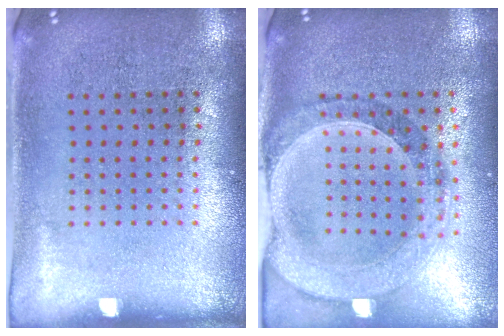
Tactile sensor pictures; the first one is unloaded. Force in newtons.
{"total": 1.4, "press": 1.4, "slide": 0.3}